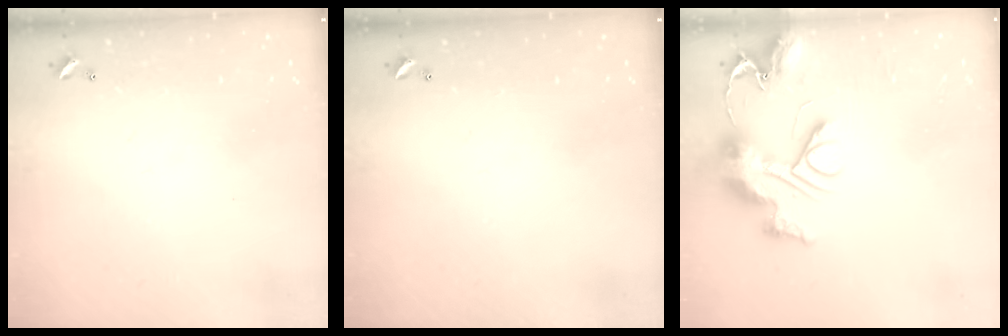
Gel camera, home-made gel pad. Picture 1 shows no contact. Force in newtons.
{"total": 0.0}
{"total": 12.5, "press": 12.4, "slide": 1.2}